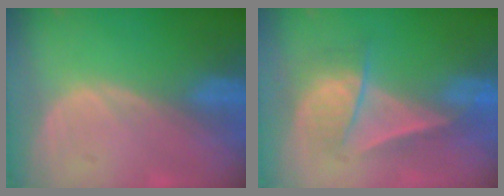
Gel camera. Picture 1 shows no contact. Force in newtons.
{"total": 6.4, "press": 6.1, "slide": 2.1}